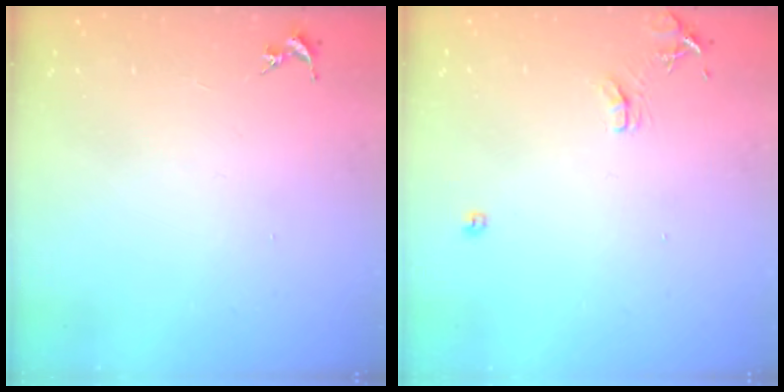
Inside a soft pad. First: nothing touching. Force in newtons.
{"total": 8.6, "press": 8.6, "slide": 0.8}